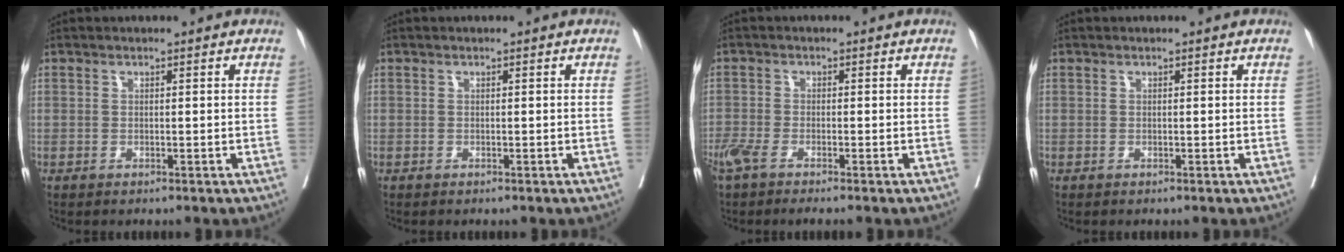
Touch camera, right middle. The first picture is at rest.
{"total": 0.0}
{"total": 3.9, "force": [-3.0, 0.3, 2.4], "torque": [-0.044, -0.006, -0.060]}
{"total": 0.0}